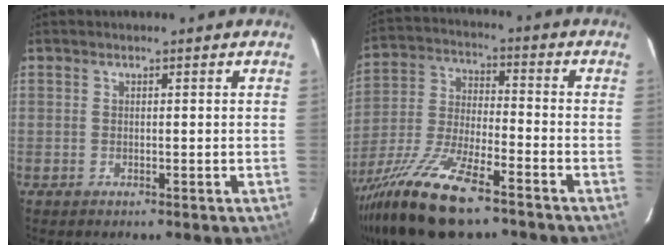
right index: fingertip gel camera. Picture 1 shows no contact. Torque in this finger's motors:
{"motor_torque": [1.45, -0.69, 0.75, 0.21]}